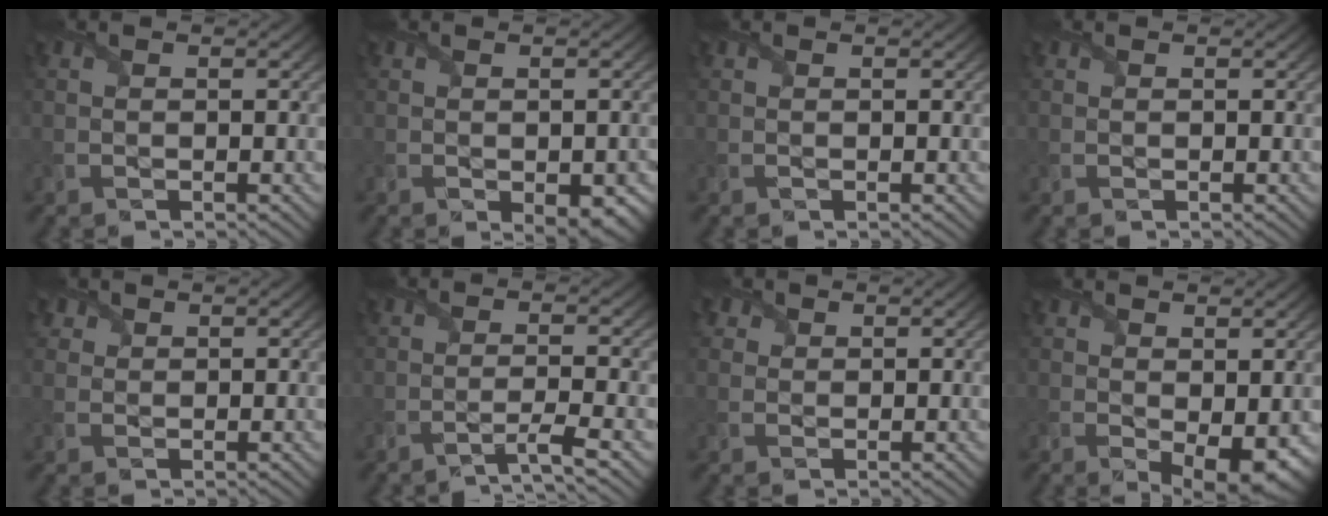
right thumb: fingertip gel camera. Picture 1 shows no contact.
{"total": 4.4, "force": [-1.8, 2.3, 3.2], "torque": [-0.044, -0.022, -0.013]}
{"total": 0.0}
{"total": 0.0}
{"total": 2.1, "force": [1.3, 1.6, 0.6], "torque": [-0.019, -0.004, 0.028]}
{"total": 2.9, "force": [-2.0, 0.0, 2.1], "torque": [-0.033, 0.003, -0.054]}
{"total": 2.5, "force": [1.4, 1.8, 0.8], "torque": [-0.027, -0.003, 0.028]}
{"total": 5.0, "force": [-0.3, 2.5, 4.3], "torque": [-0.077, -0.021, 0.008]}